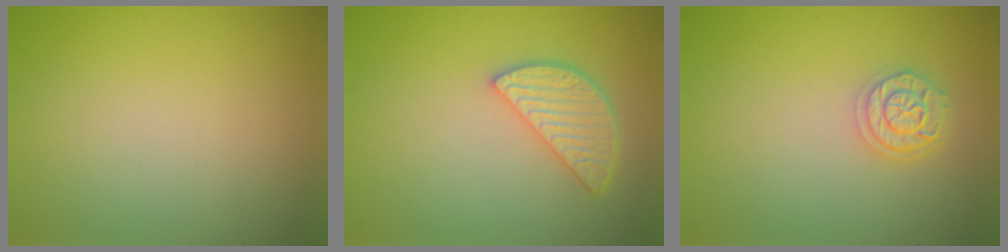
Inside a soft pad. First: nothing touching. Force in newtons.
{"total": 3.5, "press": 3.0, "slide": 1.7}
{"total": 2.5, "press": 2.1, "slide": 1.3}